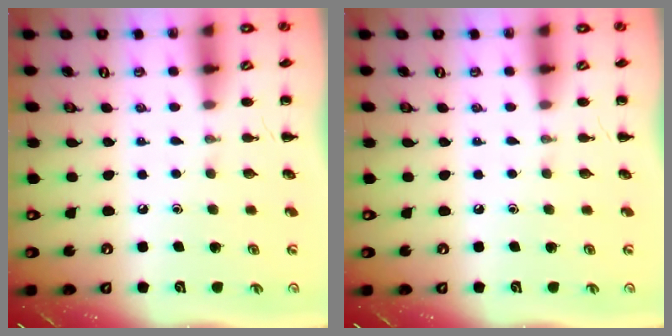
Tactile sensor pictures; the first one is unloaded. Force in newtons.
{"total": 0.0}